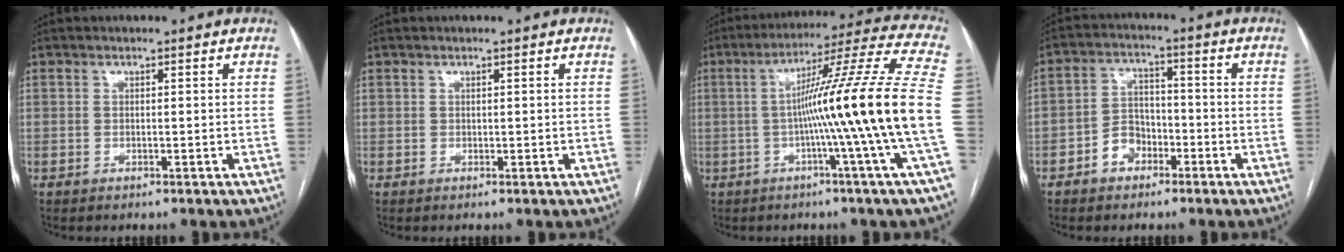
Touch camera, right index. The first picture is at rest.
{"total": 0.0}
{"total": 20.4, "force": [-2.7, -3.4, 20.0], "torque": [-0.272, 0.003, -0.063]}
{"total": 5.5, "force": [-2.9, 3.8, 2.7], "torque": [-0.049, 0.020, -0.052]}